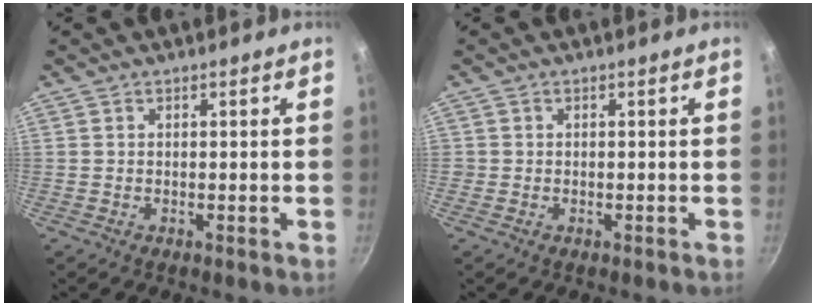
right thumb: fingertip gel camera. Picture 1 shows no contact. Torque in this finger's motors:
{"motor_torque": [0.11, 0.09, 0.28, 0.12, -0.02]}